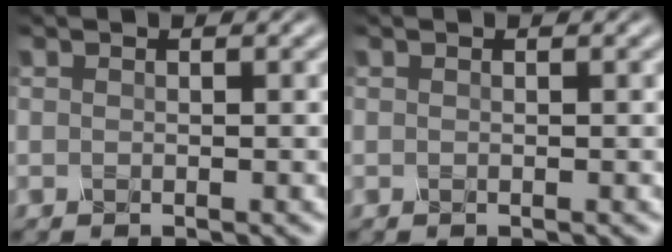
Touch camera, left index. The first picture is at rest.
{"total": 0.0}